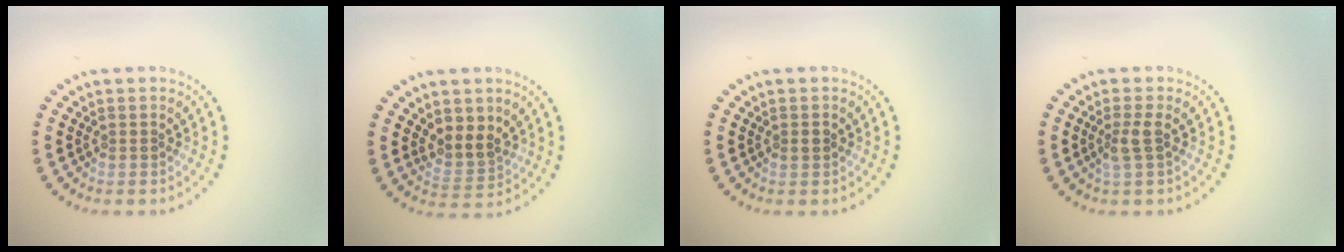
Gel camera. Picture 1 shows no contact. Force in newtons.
{"total": 3.0, "press": 2.6, "slide": 1.4}
{"total": 0.9, "press": 0.9, "slide": 0.0}
{"total": 1.7, "press": 1.4, "slide": 1.0}